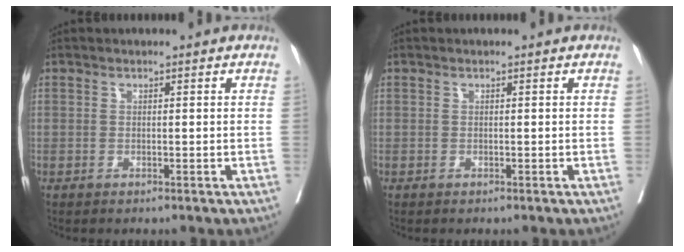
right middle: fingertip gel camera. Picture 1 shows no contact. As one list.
[{"total": 0.0}]